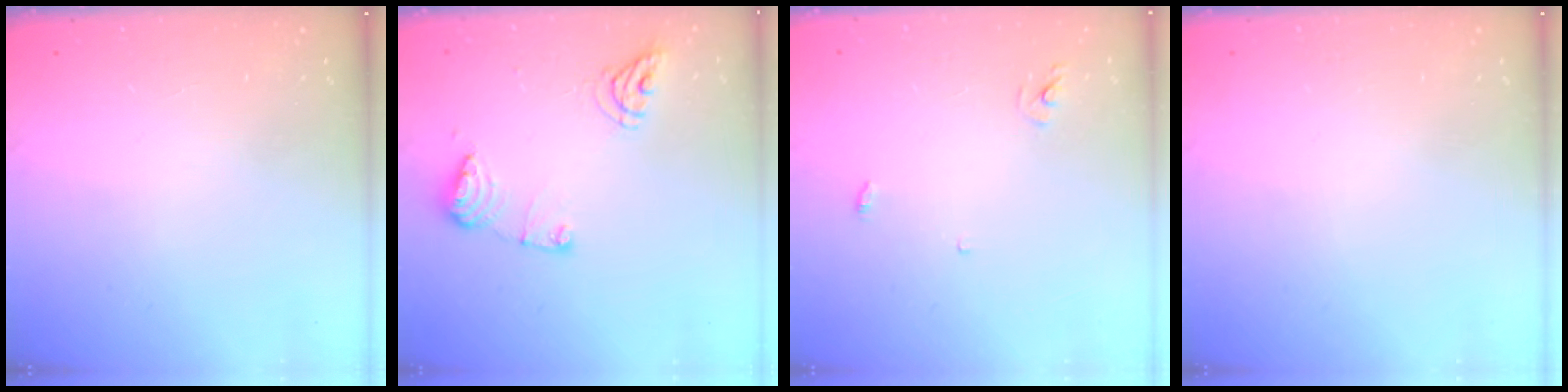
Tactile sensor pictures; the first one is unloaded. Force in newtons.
{"total": 9.4, "press": 9.4, "slide": 0.3}
{"total": 2.9, "press": 2.9, "slide": 0.2}
{"total": 0.0}